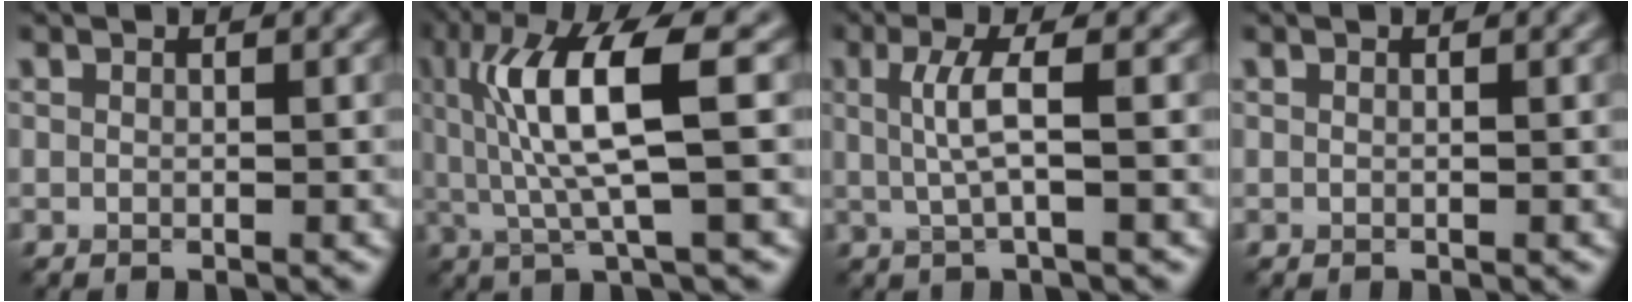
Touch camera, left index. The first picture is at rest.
{"total": 7.8, "force": [1.3, 1.6, 7.5], "torque": [-0.146, -0.001, 0.028]}
{"total": 3.2, "force": [0.3, 0.7, 3.1], "torque": [-0.064, 0.001, 0.005]}
{"total": 0.0}